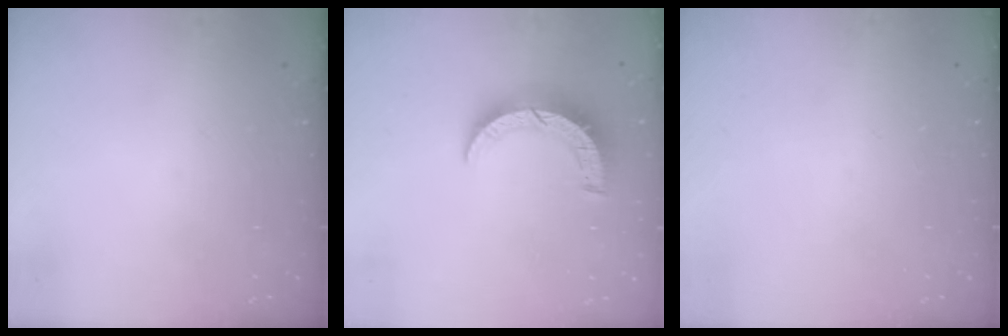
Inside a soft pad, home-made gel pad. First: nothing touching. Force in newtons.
{"total": 8.0, "press": 8.0, "slide": 0.4}
{"total": 0.0}